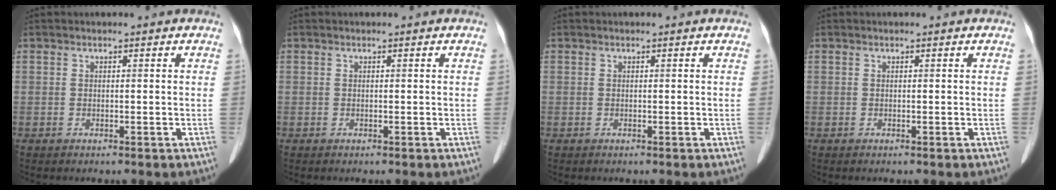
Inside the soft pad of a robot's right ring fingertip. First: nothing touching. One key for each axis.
{"total": 0.0}
{"total": 0.0}
{"total": 0.0}